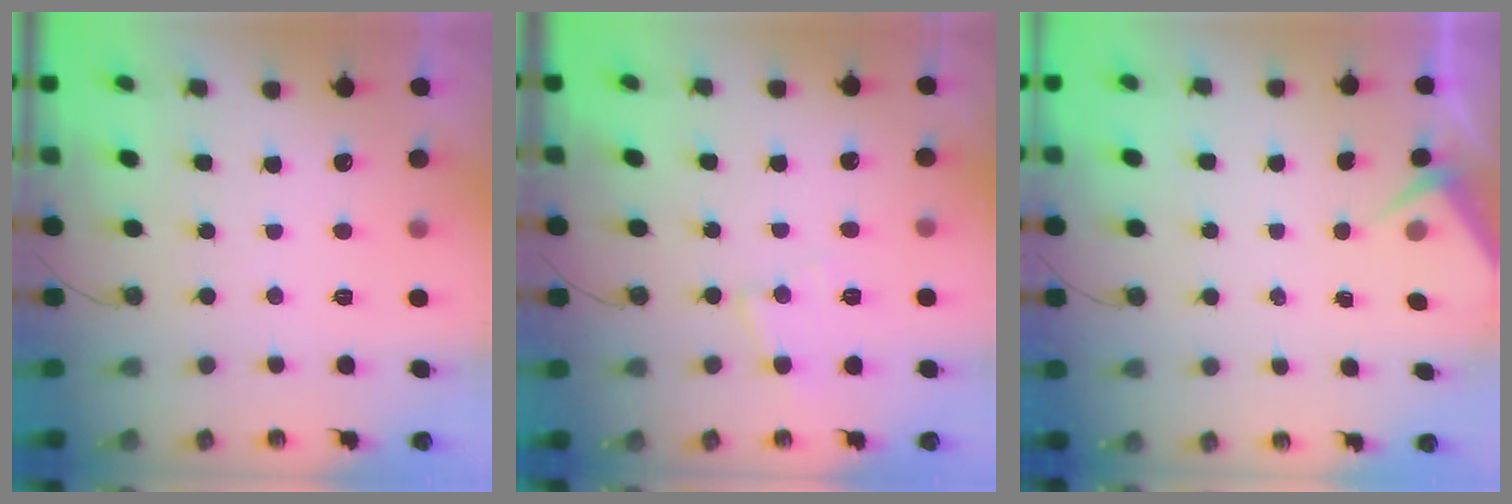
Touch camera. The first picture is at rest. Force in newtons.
{"total": 6.9, "press": 6.9, "slide": 0.4}
{"total": 3.2, "press": 3.2, "slide": 0.5}